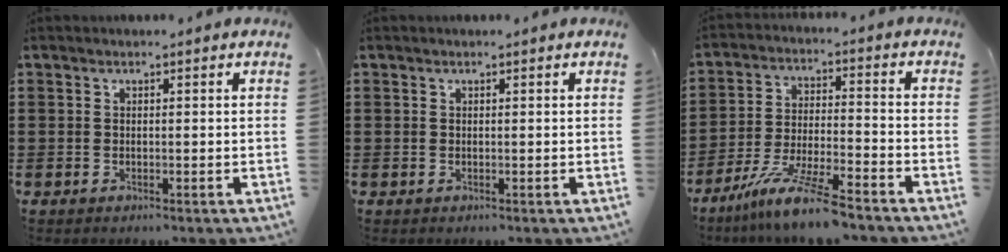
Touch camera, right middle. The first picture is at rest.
{"total": 0.0}
{"total": 9.9, "force": [-8.1, 0.1, 5.7], "torque": [-0.116, -0.002, -0.158]}